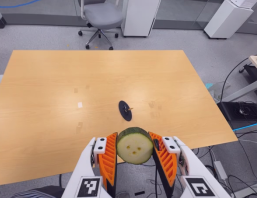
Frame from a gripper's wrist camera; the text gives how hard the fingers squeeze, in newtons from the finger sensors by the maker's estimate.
{"total": 7.4, "left": 6.8, "right": 8.0}